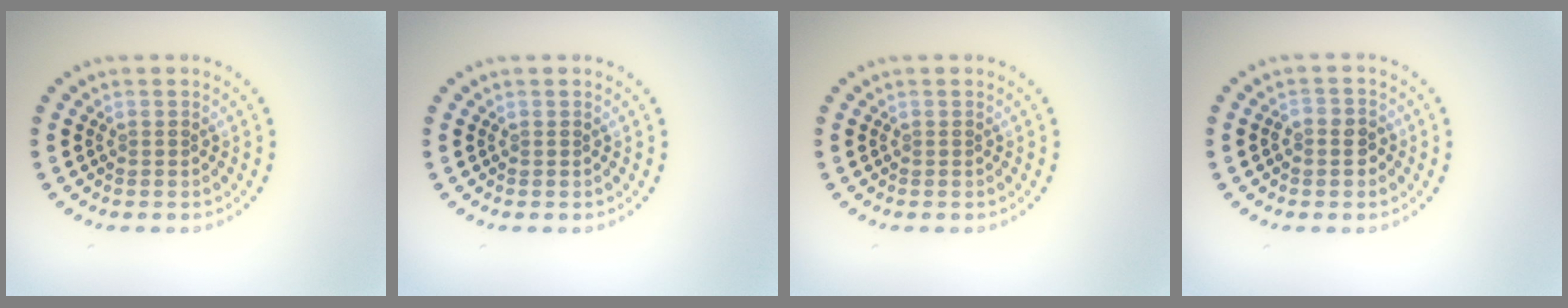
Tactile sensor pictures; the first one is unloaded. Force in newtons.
{"total": 0.0}
{"total": 0.0}
{"total": 1.4, "press": 1.3, "slide": 0.5}